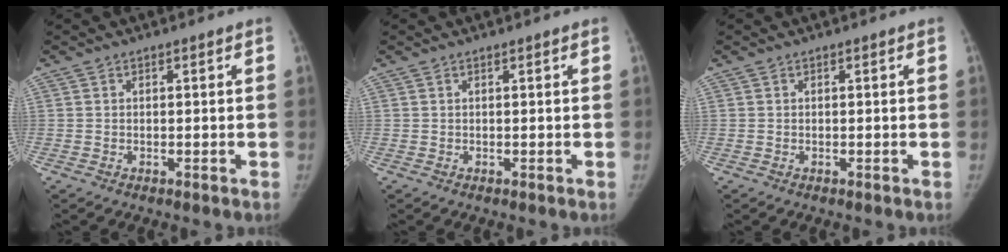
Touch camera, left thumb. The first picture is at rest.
{"total": 0.0}
{"total": 0.0}